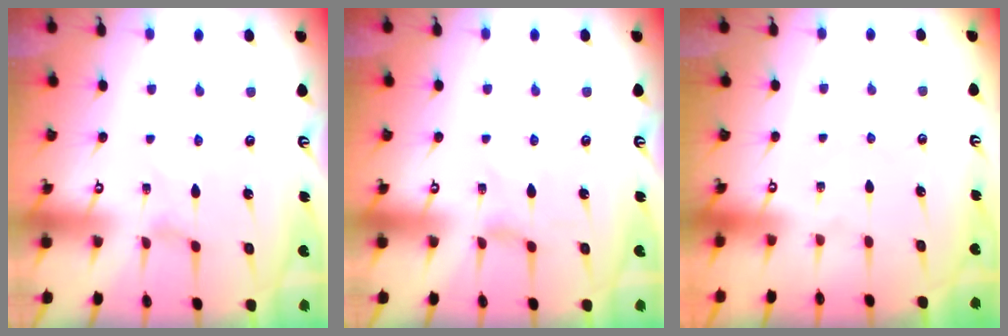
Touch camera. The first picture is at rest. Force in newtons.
{"total": 0.6, "press": 0.6, "slide": 0.2}
{"total": 0.0}